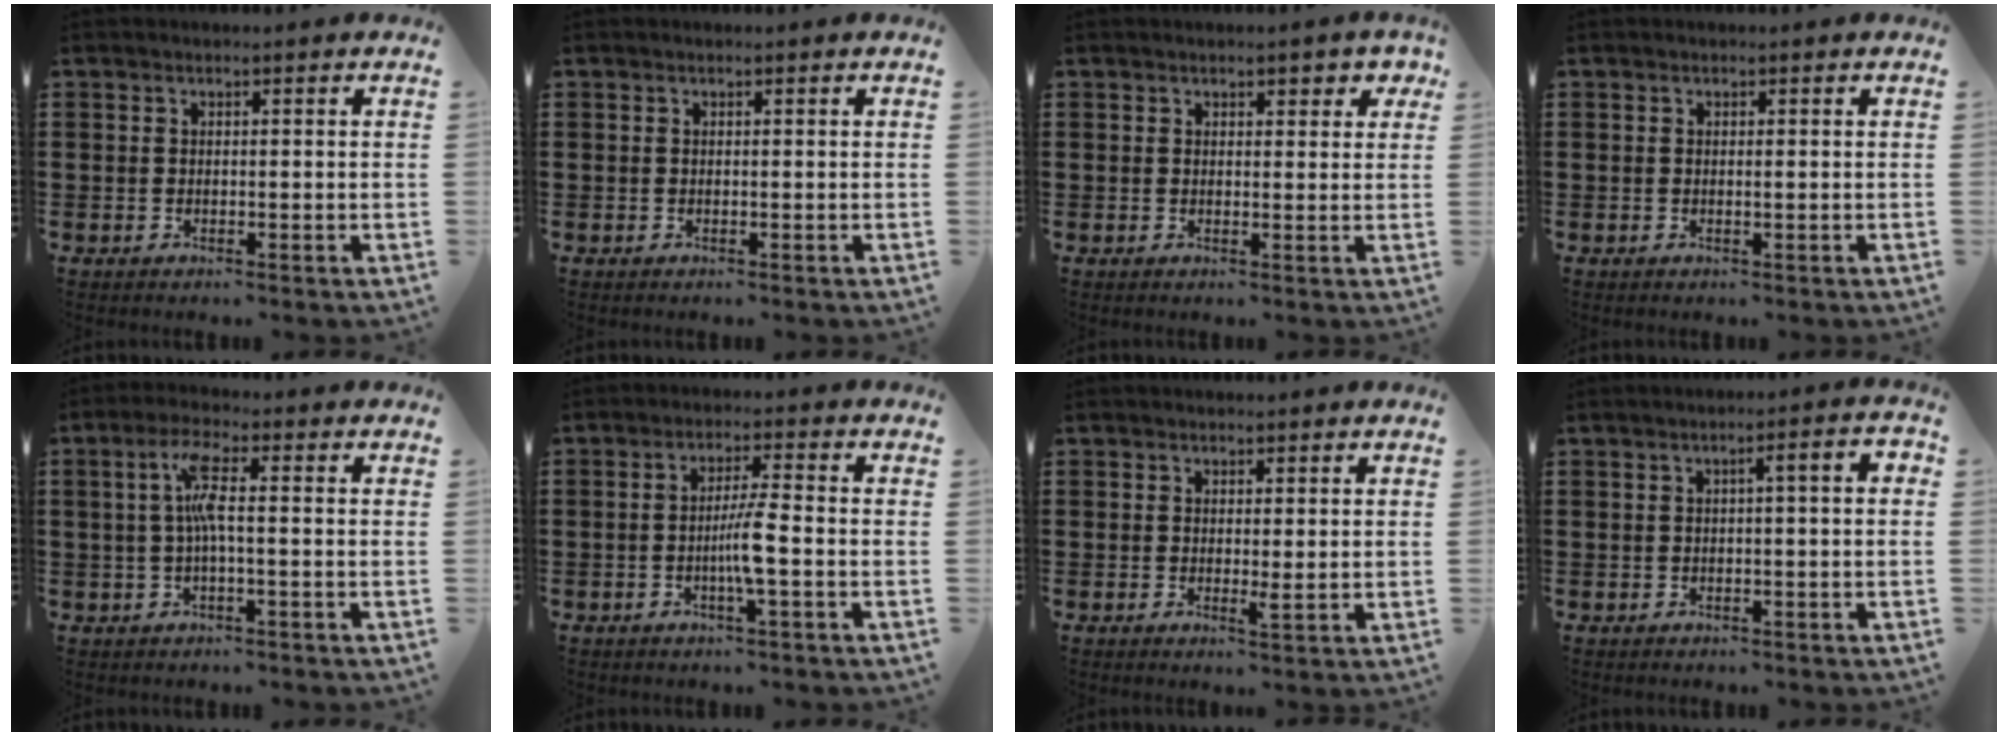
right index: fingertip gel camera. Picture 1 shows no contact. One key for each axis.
{"total": 0.0}
{"total": 1.8, "fx": 1.3, "fy": 0.9, "fz": 0.8, "tx": -0.004, "ty": 0.002, "tz": 0.020}
{"total": 0.5, "fx": 0.0, "fy": 0.0, "fz": 0.5, "tx": -0.010, "ty": -0.002, "tz": 0.000}
{"total": 5.3, "fx": 0.0, "fy": 0.8, "fz": 5.3, "tx": -0.108, "ty": 0.002, "tz": -0.008}
{"total": 4.7, "fx": -1.2, "fy": 0.0, "fz": 4.6, "tx": -0.089, "ty": -0.007, "tz": -0.026}
{"total": 1.4, "fx": 0.4, "fy": 0.3, "fz": 1.4, "tx": -0.026, "ty": -0.002, "tz": 0.007}
{"total": 2.5, "fx": -0.5, "fy": 0.0, "fz": 2.4, "tx": -0.040, "ty": -0.001, "tz": -0.011}